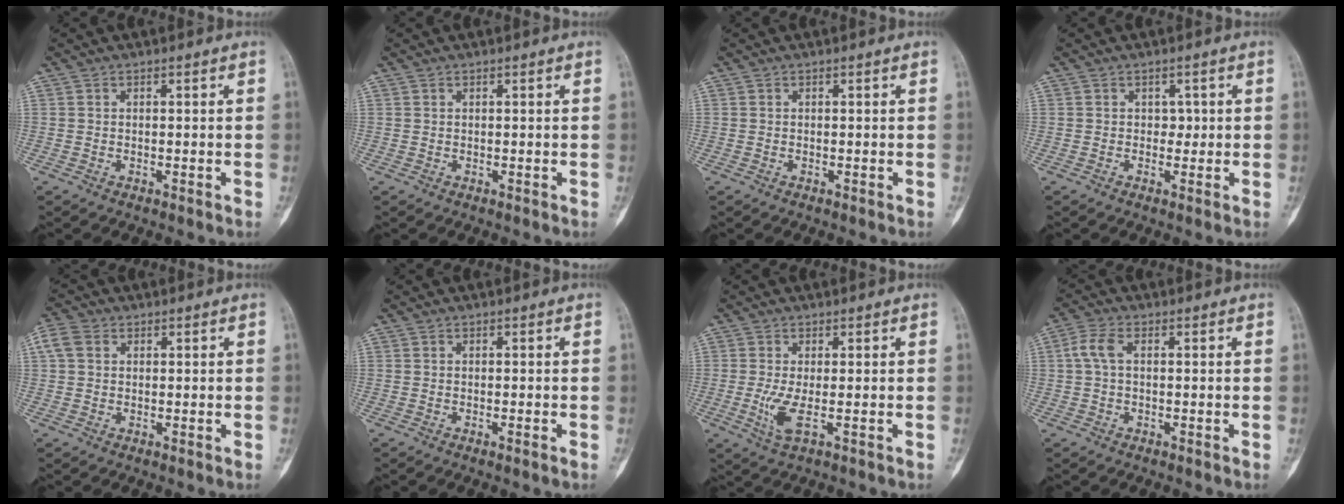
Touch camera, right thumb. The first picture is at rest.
{"total": 0.0}
{"total": 0.0}
{"total": 1.5, "force": [0.1, 1.2, 0.8], "torque": [0.005, 0.005, -0.002]}
{"total": 5.2, "force": [1.8, 3.8, 3.0], "torque": [-0.062, 0.016, 0.033]}
{"total": 0.9, "force": [-0.4, 0.0, 0.8], "torque": [-0.016, -0.001, -0.005]}
{"total": 4.2, "force": [-0.7, 0.9, 4.0], "torque": [-0.103, -0.014, -0.014]}
{"total": 3.7, "force": [0.3, 1.8, 3.2], "torque": [-0.081, 0.010, 0.001]}